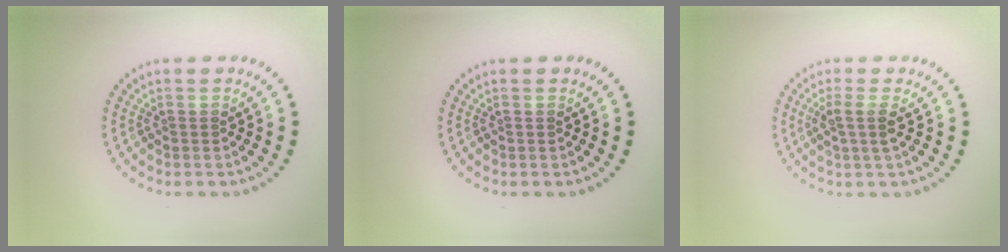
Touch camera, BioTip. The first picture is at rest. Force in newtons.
{"total": 0.0}
{"total": 1.9, "press": 1.5, "slide": 1.1}